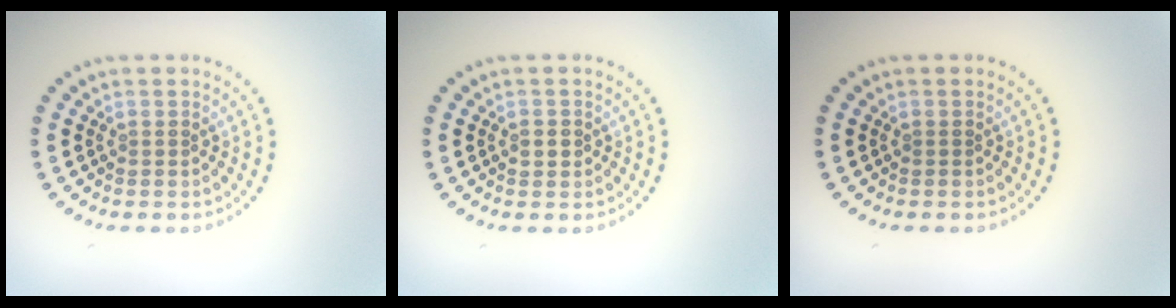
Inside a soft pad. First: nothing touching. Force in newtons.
{"total": 1.0, "press": 0.9, "slide": 0.1}
{"total": 0.0}